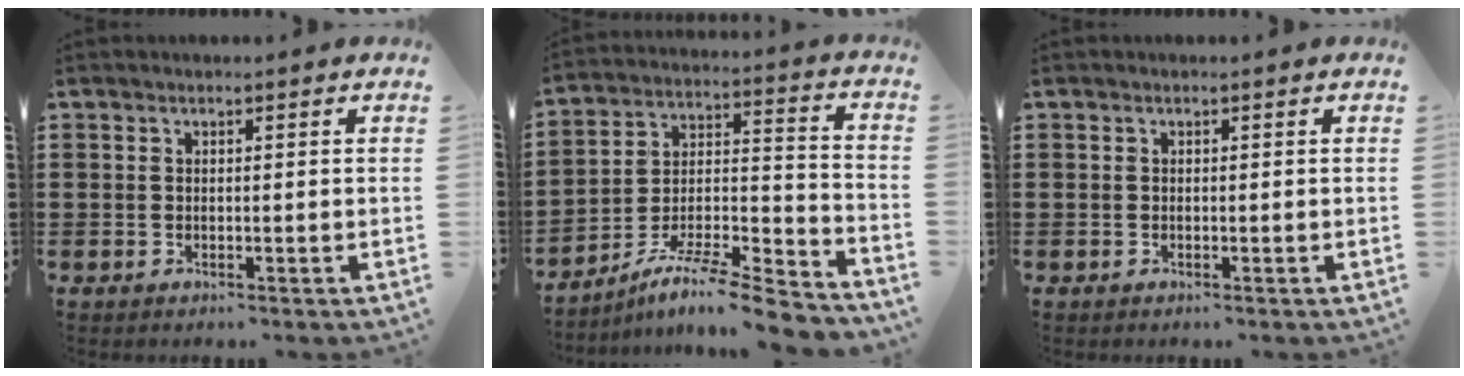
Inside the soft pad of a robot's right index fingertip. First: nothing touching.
{"total": 9.3, "force": [-8.1, 0.8, 4.6], "torque": [-0.074, 0.009, -0.162]}
{"total": 0.0}